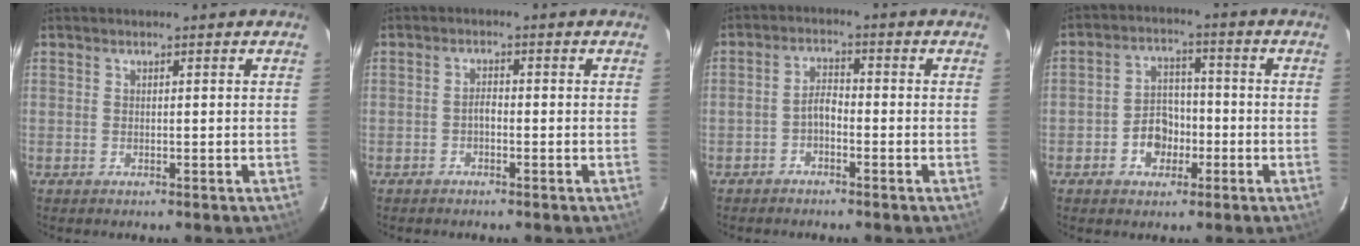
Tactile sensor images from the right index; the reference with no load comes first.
{"total": 1.5, "force": [-0.8, 0.6, 1.0], "torque": [-0.019, 0.006, -0.017]}
{"total": 2.9, "force": [-1.8, 1.3, 1.9], "torque": [-0.041, 0.012, -0.035]}
{"total": 6.8, "force": [-2.8, 5.3, 3.3], "torque": [-0.067, 0.021, -0.038]}